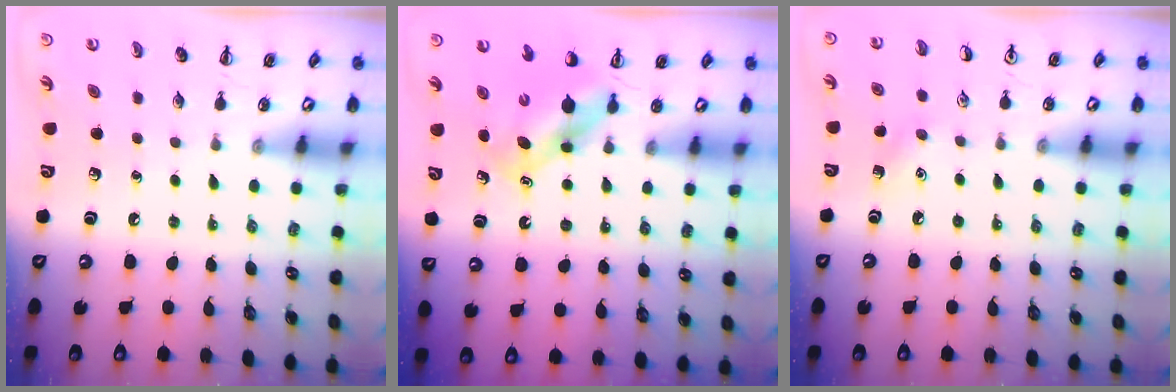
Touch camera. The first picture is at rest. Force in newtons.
{"total": 6.1, "press": 6.0, "slide": 1.0}
{"total": 4.4, "press": 4.2, "slide": 1.4}